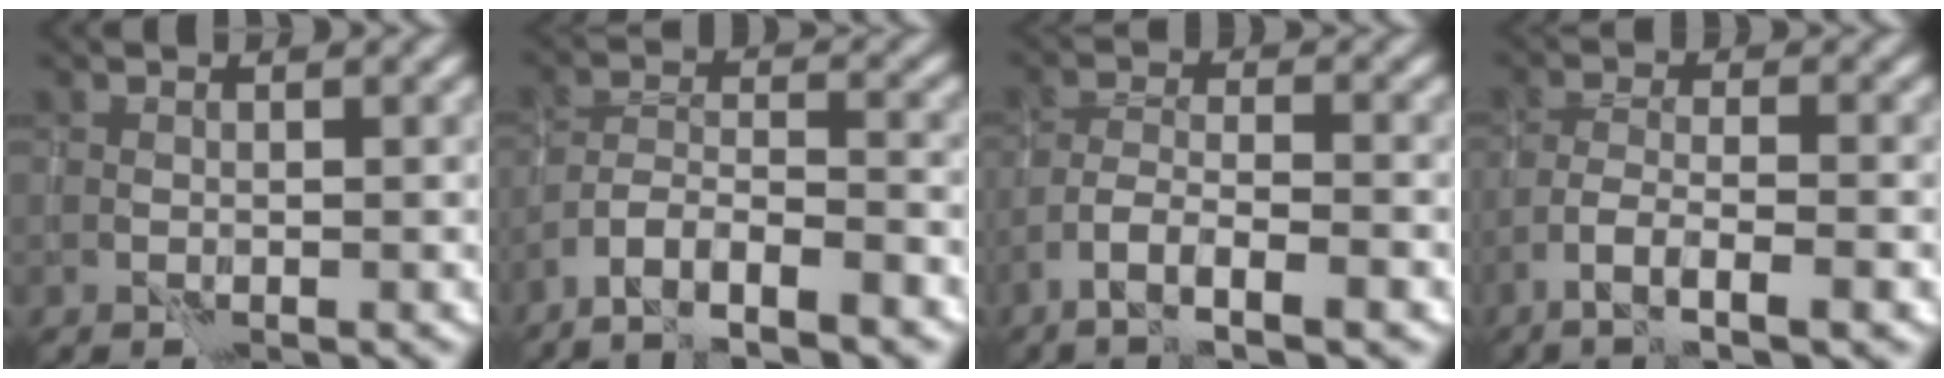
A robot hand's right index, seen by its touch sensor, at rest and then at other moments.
{"total": 5.8, "force": [-4.5, 1.0, 3.5], "torque": [-0.060, 0.003, -0.082]}
{"total": 4.6, "force": [-3.0, 0.7, 3.4], "torque": [-0.065, 0.004, -0.055]}
{"total": 4.1, "force": [-2.5, 0.5, 3.3], "torque": [-0.063, 0.002, -0.045]}